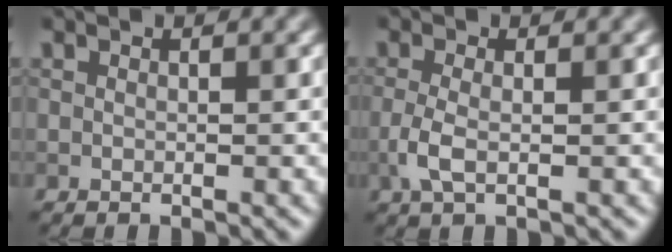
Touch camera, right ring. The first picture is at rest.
{"total": 2.3, "force": [-0.6, 0.8, 2.1], "torque": [-0.051, -0.002, -0.017]}